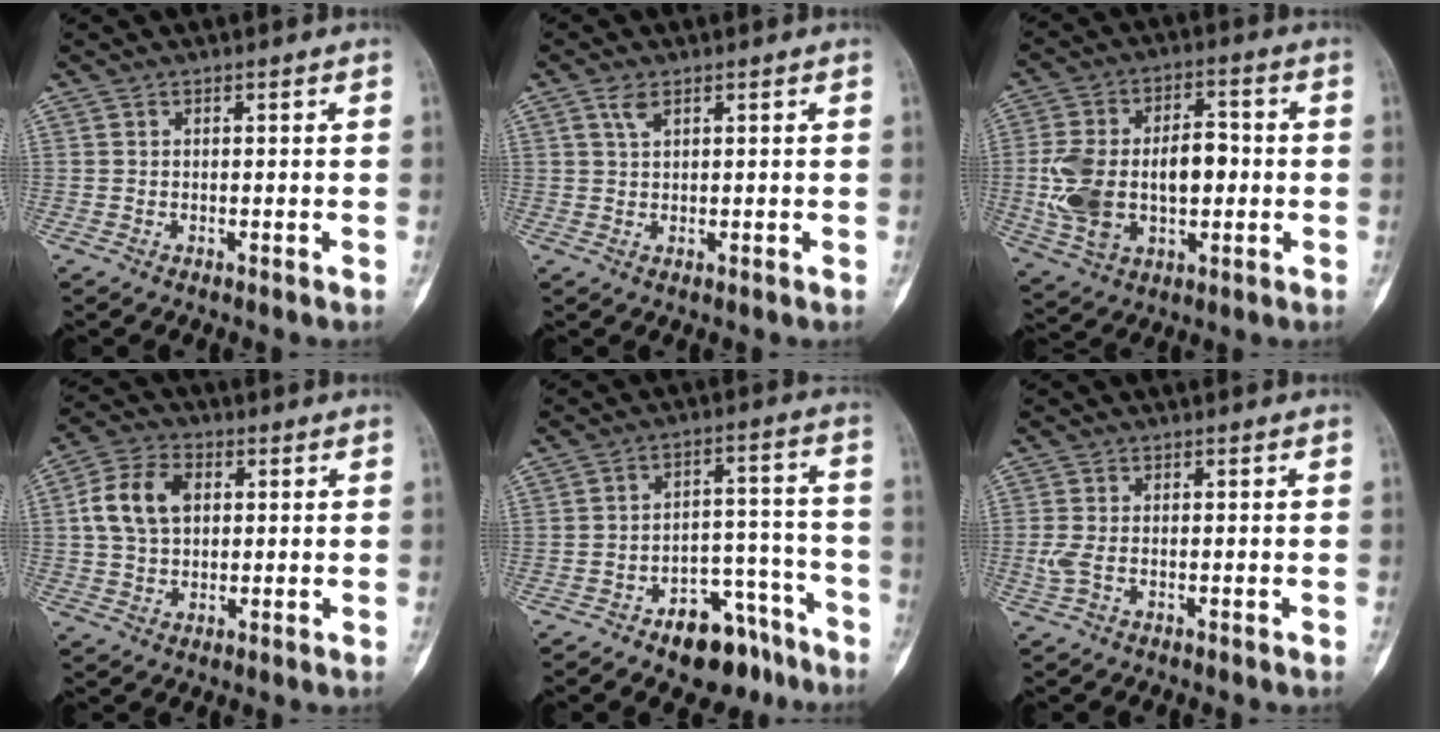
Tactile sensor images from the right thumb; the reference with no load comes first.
{"total": 2.5, "force": [1.2, 1.3, 1.7], "torque": [-0.029, -0.001, 0.025]}
{"total": 17.0, "force": [-1.2, 10.2, 13.5], "torque": [-0.237, 0.029, -0.010]}
{"total": 10.2, "force": [1.7, 7.1, 7.1], "torque": [-0.125, 0.014, 0.027]}
{"total": 12.7, "force": [-8.7, 6.6, 6.4], "torque": [-0.045, 0.087, -0.125]}
{"total": 2.6, "force": [-0.6, 1.4, 2.1], "torque": [-0.061, 0.000, -0.017]}